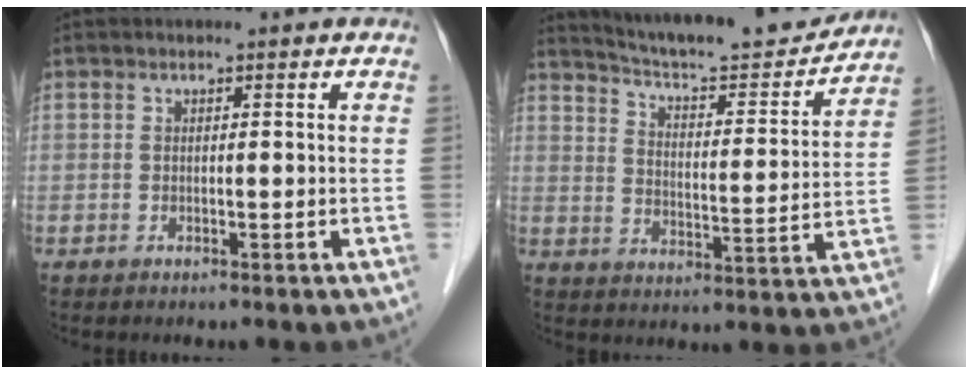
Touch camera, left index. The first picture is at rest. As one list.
[{"total": 17.9, "force": [16.9, 1.5, 5.7], "torque": [-0.091, -0.022, 0.239]}]